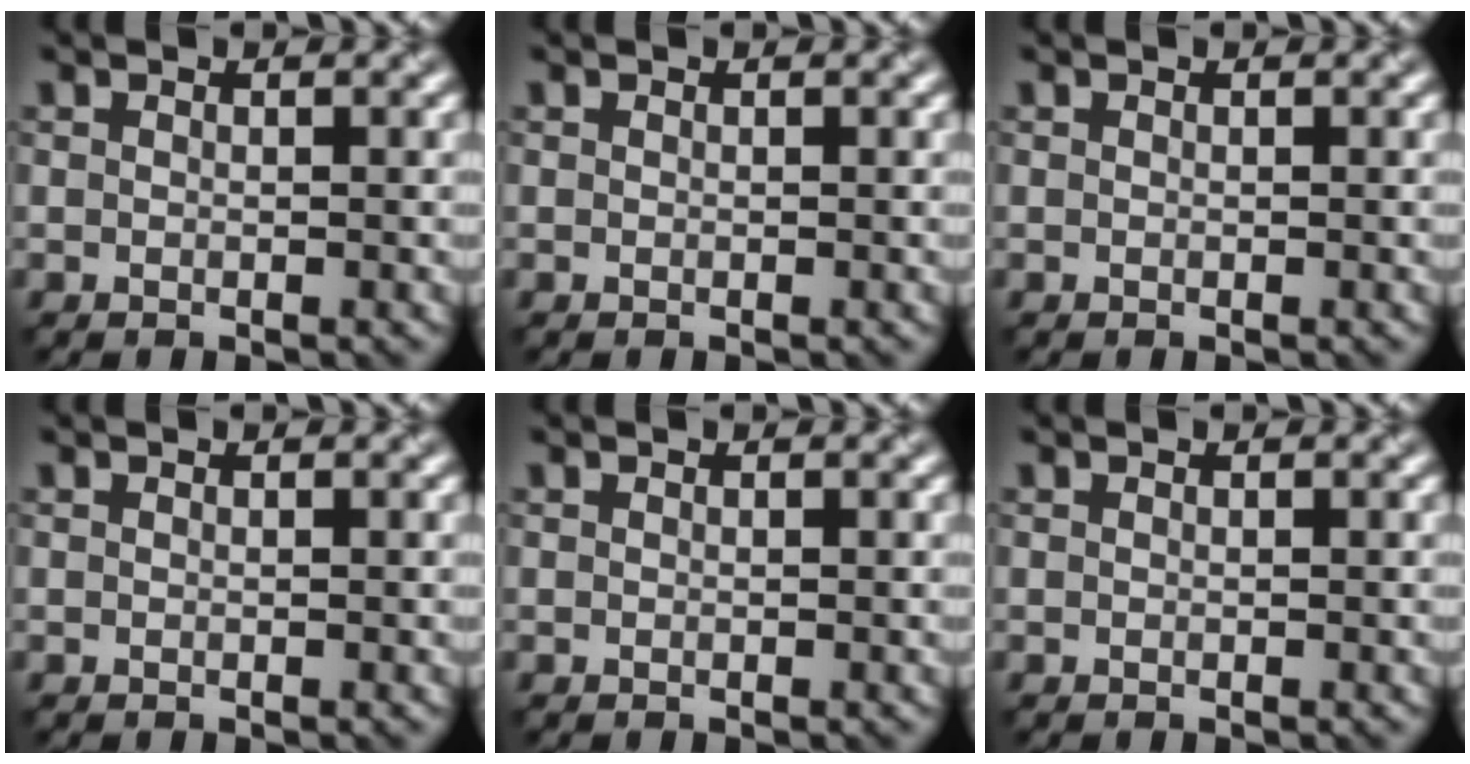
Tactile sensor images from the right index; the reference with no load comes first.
{"total": 0.0}
{"total": 0.0}
{"total": 0.0}
{"total": 0.0}
{"total": 0.0}